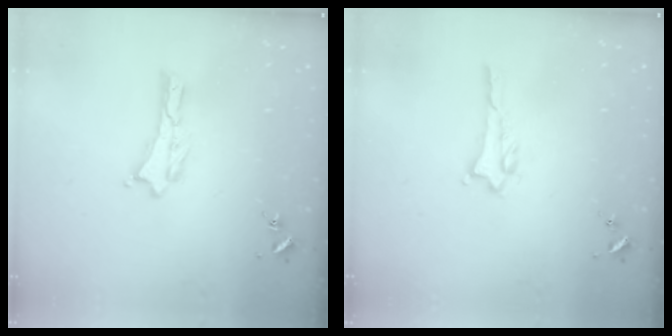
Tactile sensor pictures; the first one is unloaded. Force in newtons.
{"total": 0.5, "press": 0.5, "slide": 0.1}